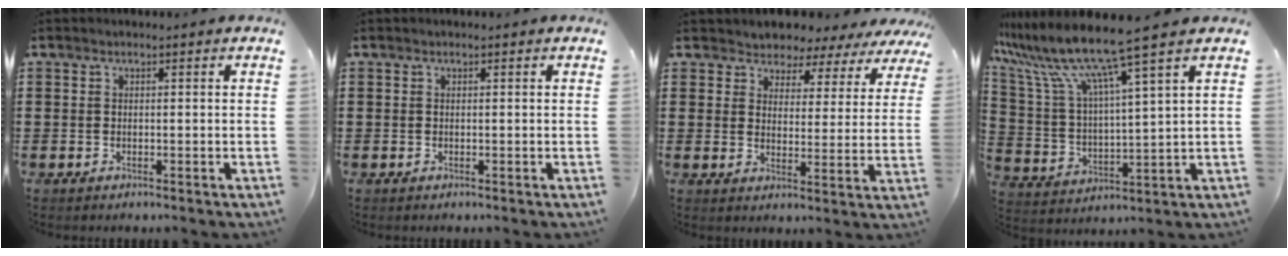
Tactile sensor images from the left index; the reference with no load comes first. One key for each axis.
{"total": 0.0}
{"total": 3.9, "fx": 3.6, "fy": 1.3, "fz": -0.4, "tx": -0.020, "ty": -0.023, "tz": 0.060}
{"total": 9.8, "fx": 7.8, "fy": 0.0, "fz": 5.9, "tx": -0.150, "ty": -0.050, "tz": 0.124}